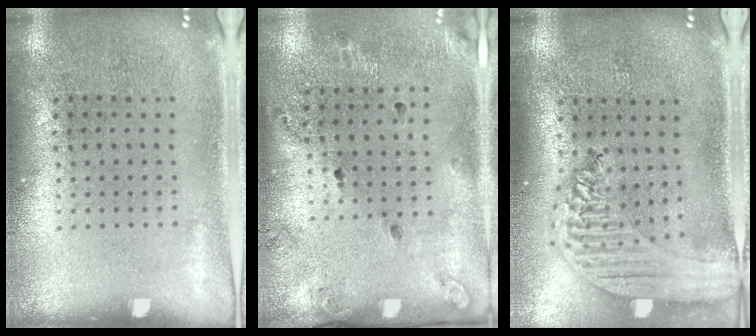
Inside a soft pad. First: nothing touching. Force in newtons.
{"total": 1.6, "press": 1.2, "slide": 1.1}
{"total": 2.2, "press": 2.0, "slide": 1.0}